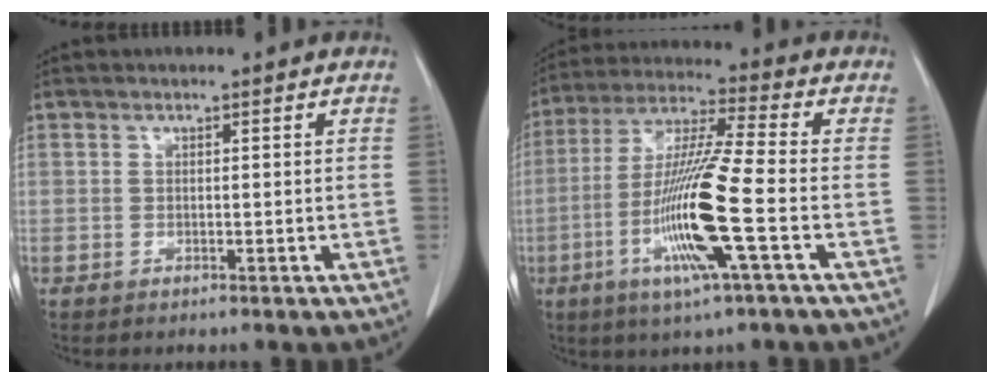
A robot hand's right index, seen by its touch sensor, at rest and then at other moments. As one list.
[{"total": 14.7, "force": [-4.4, -0.5, 14.1], "torque": [-0.290, -0.017, -0.090]}]